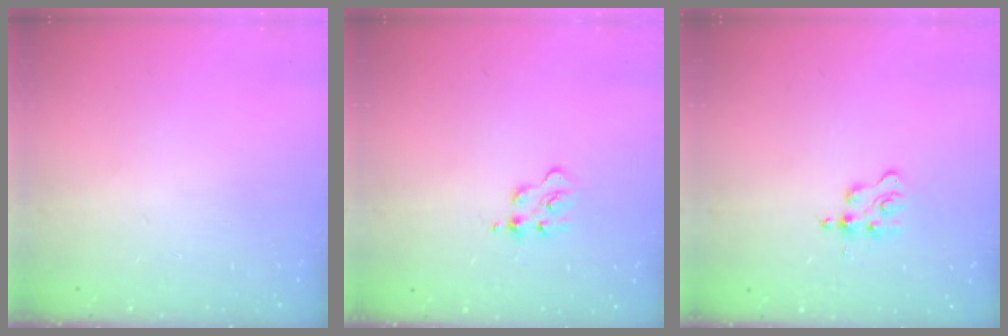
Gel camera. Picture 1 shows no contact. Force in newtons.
{"total": 2.8, "press": 2.8, "slide": 0.3}
{"total": 3.3, "press": 3.3, "slide": 0.4}